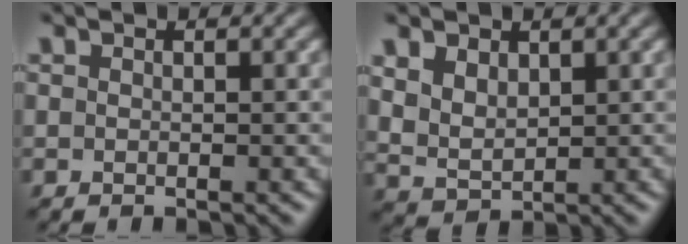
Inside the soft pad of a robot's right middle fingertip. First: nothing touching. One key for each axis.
{"total": 3.3, "fx": 1.7, "fy": 2.3, "fz": 1.7, "tx": -0.044, "ty": -0.001, "tz": 0.034}